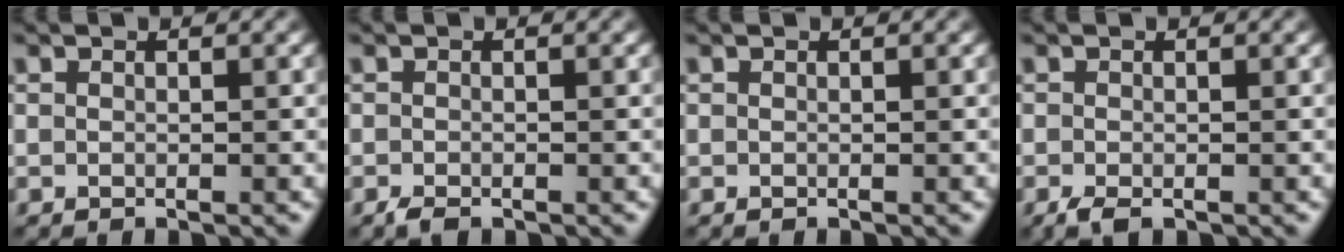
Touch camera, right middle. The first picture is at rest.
{"total": 1.2, "force": [-0.9, 0.4, 0.6], "torque": [-0.012, -0.004, -0.018]}
{"total": 0.0}
{"total": 1.4, "force": [-0.9, 0.5, 1.0], "torque": [-0.023, -0.007, -0.017]}